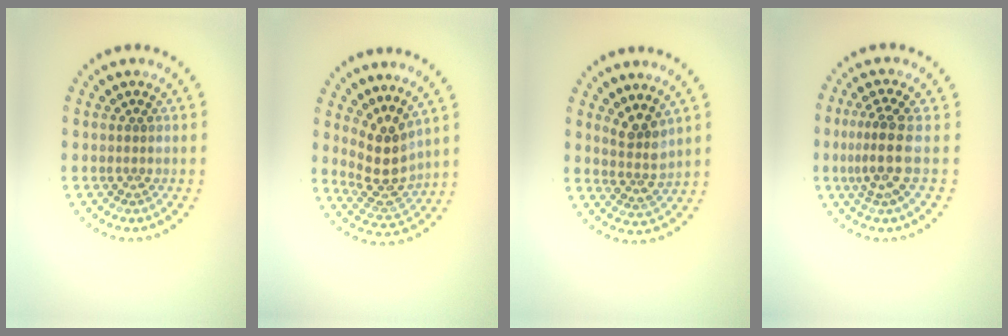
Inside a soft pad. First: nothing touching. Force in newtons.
{"total": 3.9, "press": 3.2, "slide": 2.2}
{"total": 2.7, "press": 2.1, "slide": 1.7}
{"total": 3.2, "press": 2.4, "slide": 2.1}